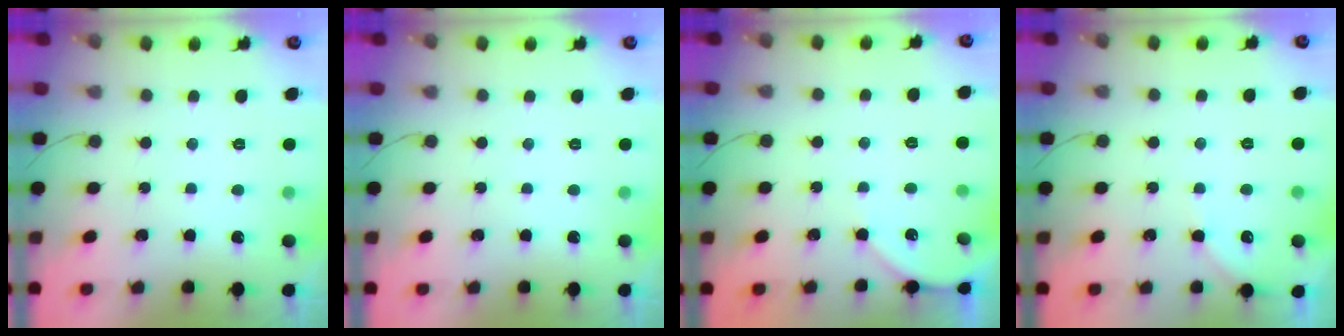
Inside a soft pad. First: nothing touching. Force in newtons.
{"total": 0.0}
{"total": 5.2, "press": 5.1, "slide": 0.6}
{"total": 2.4, "press": 2.4, "slide": 0.4}